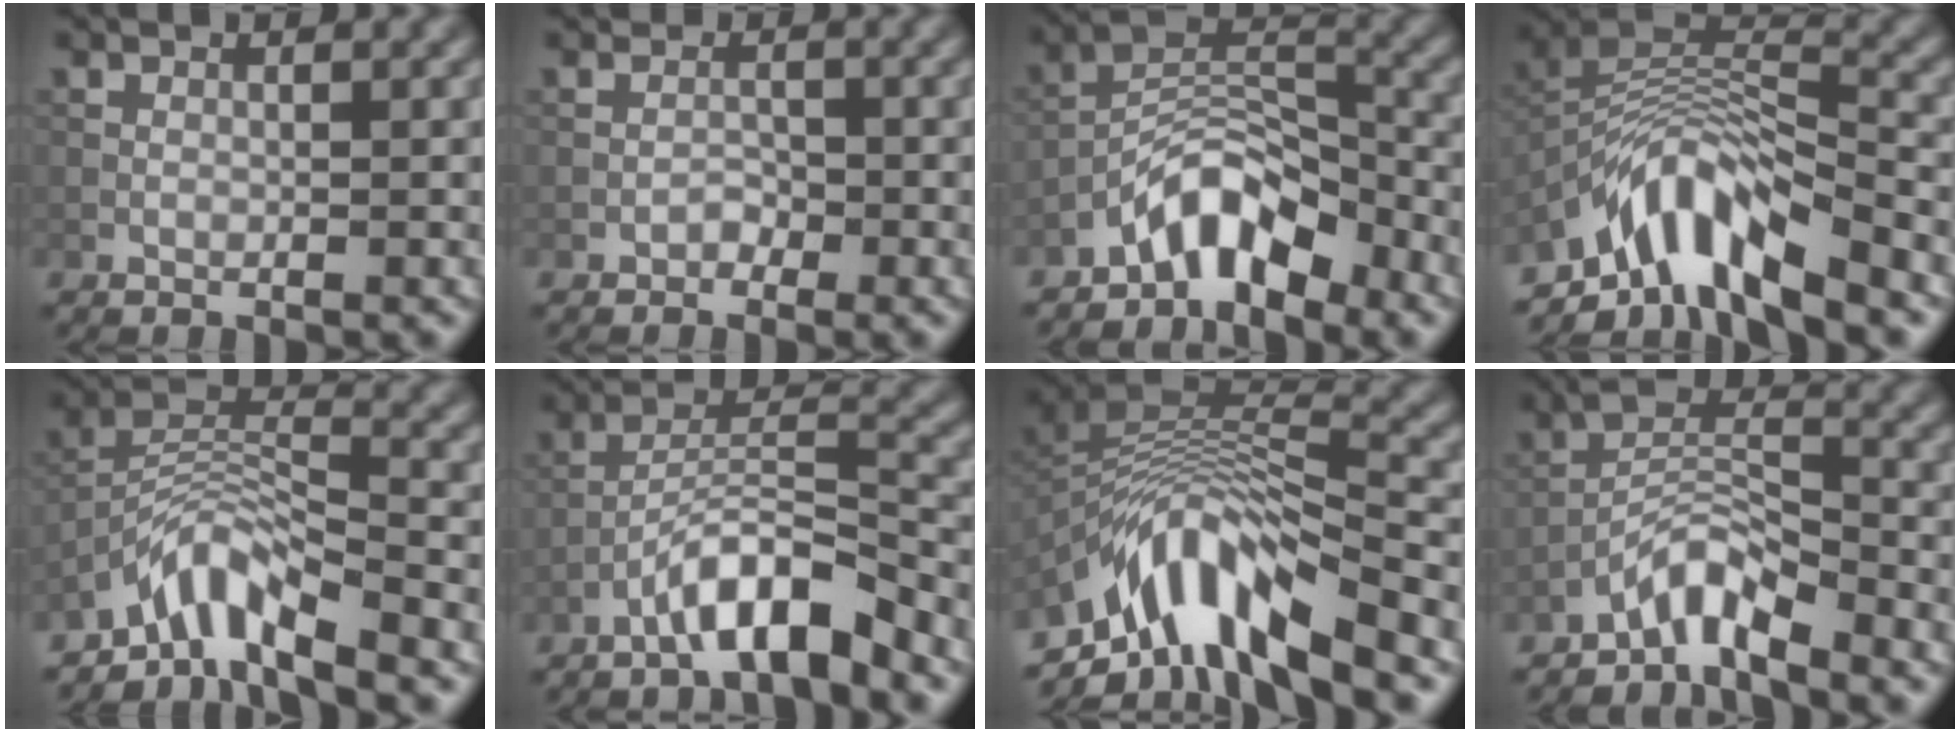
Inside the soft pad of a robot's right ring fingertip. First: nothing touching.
{"total": 1.0, "force": [-0.6, 0.7, 0.2], "torque": [0.002, 0.003, -0.011]}
{"total": 5.7, "force": [-4.4, 2.0, 3.1], "torque": [-0.044, 0.012, -0.090]}
{"total": 8.6, "force": [-6.0, 2.7, 5.6], "torque": [-0.089, 0.004, -0.120]}
{"total": 5.4, "force": [-4.5, 1.1, 2.7], "torque": [-0.044, 0.006, -0.093]}
{"total": 6.2, "force": [-4.2, 1.3, 4.4], "torque": [-0.076, 0.013, -0.077]}
{"total": 11.1, "force": [-6.4, 3.8, 8.3], "torque": [-0.147, 0.012, -0.116]}
{"total": 4.3, "force": [-3.5, 0.8, 2.3], "torque": [-0.040, 0.011, -0.078]}